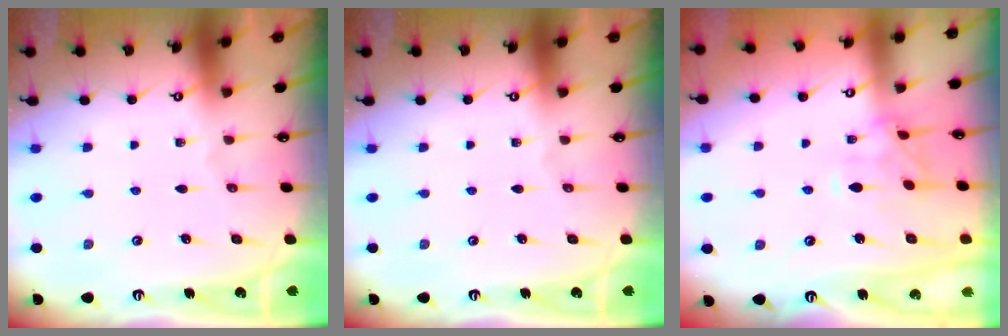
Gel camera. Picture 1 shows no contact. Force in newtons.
{"total": 0.0}
{"total": 0.0}